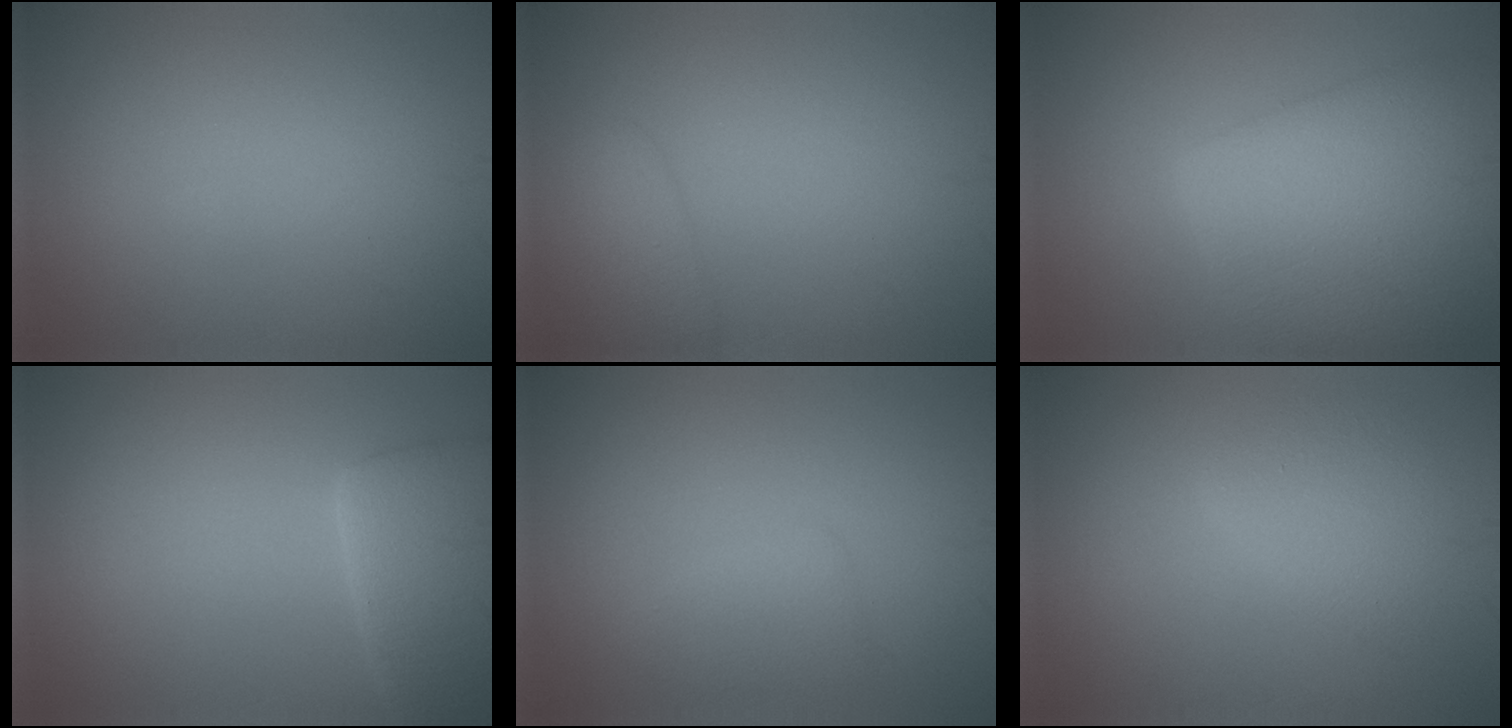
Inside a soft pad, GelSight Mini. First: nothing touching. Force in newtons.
{"total": 2.7, "press": 2.7, "slide": 0.2}
{"total": 8.9, "press": 8.9, "slide": 0.4}
{"total": 5.0, "press": 4.9, "slide": 0.4}
{"total": 1.8, "press": 1.8, "slide": 0.0}
{"total": 2.5, "press": 2.5, "slide": 0.1}